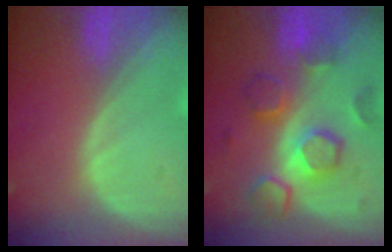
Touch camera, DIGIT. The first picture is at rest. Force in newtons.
{"total": 8.5, "press": 8.5, "slide": 0.2}